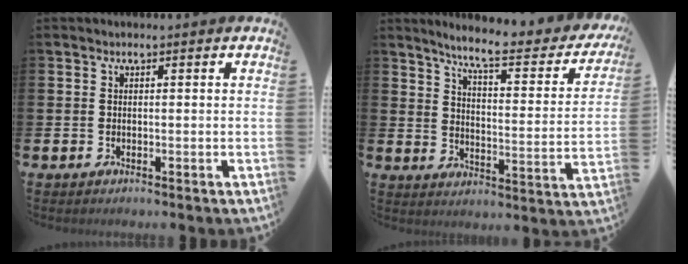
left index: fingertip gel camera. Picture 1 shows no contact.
{"total": 7.3, "force": [6.2, 1.0, 3.6], "torque": [-0.085, -0.047, 0.096]}